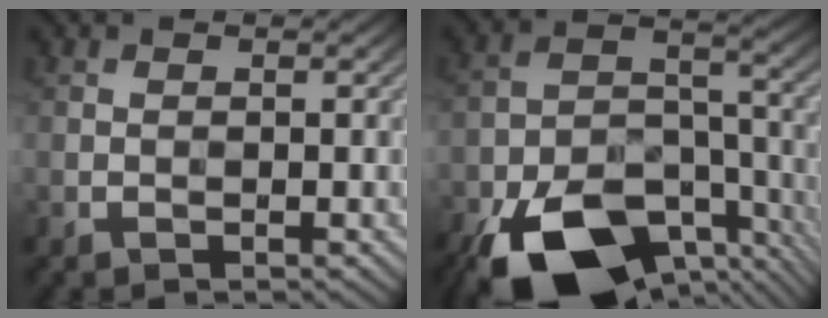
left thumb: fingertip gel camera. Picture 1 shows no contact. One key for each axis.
{"total": 17.2, "fx": -11.1, "fy": 8.7, "fz": 10.0, "tx": -0.211, "ty": -0.041, "tz": -0.170}